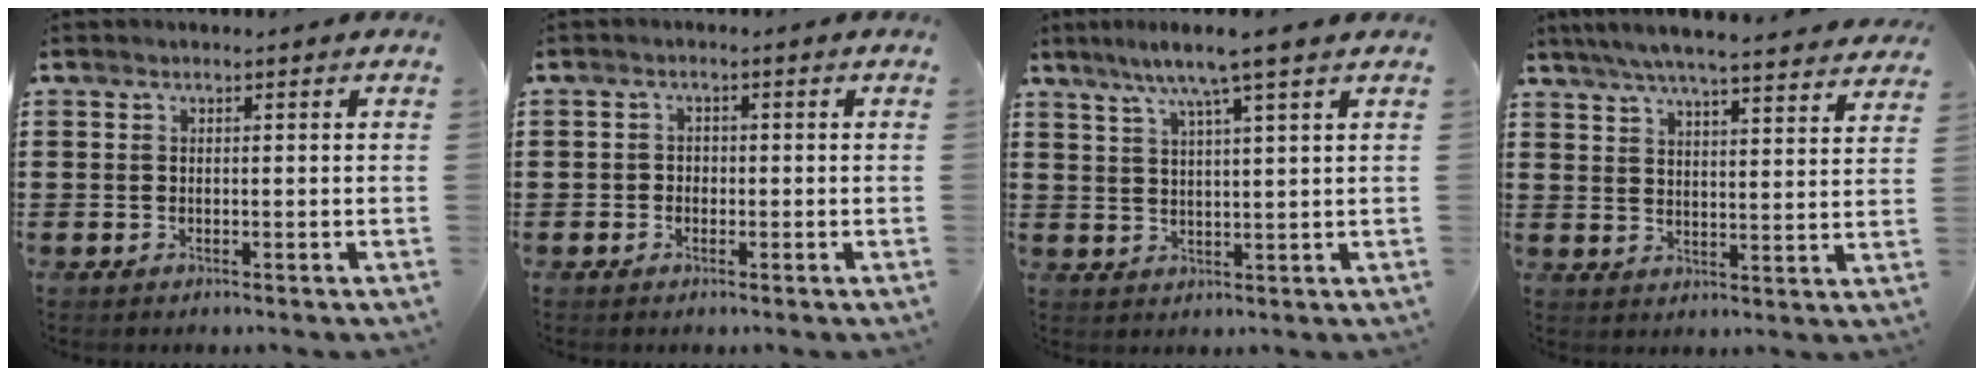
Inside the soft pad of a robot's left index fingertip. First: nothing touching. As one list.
[{"total": 1.2, "force": [-0.5, 1.1, 0.3], "torque": [-0.010, 0.003, -0.013]}, {"total": 6.3, "force": [4.6, -0.4, 4.3], "torque": [-0.094, -0.007, 0.079]}, {"total": 6.0, "force": [5.5, -0.2, 2.4], "torque": [-0.066, -0.029, 0.096]}]